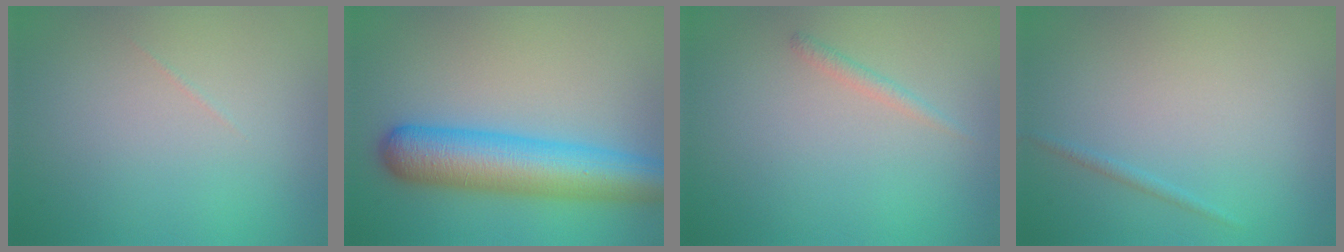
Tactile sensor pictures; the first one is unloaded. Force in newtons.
{"total": 7.9, "press": 7.9, "slide": 0.3}
{"total": 0.9, "press": 0.9, "slide": 0.0}
{"total": 0.7, "press": 0.6, "slide": 0.1}